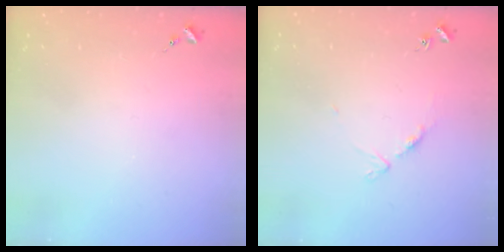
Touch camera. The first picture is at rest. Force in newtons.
{"total": 5.5, "press": 5.5, "slide": 0.4}